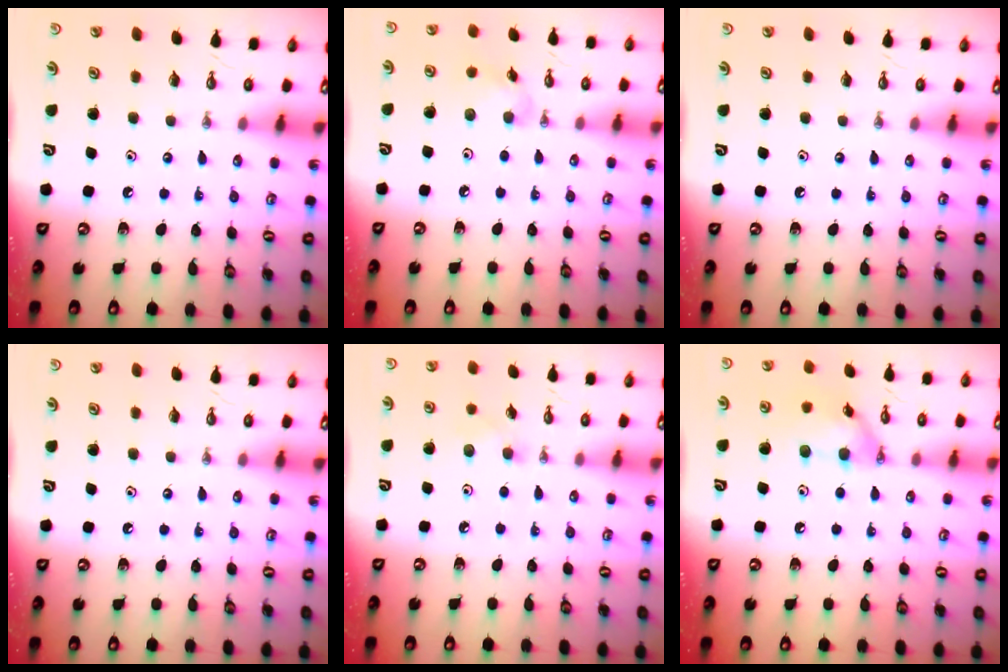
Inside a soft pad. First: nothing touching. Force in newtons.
{"total": 6.5, "press": 6.4, "slide": 0.7}
{"total": 0.0}
{"total": 0.0}
{"total": 7.6, "press": 5.5, "slide": 5.2}
{"total": 12.2, "press": 12.2, "slide": 0.5}